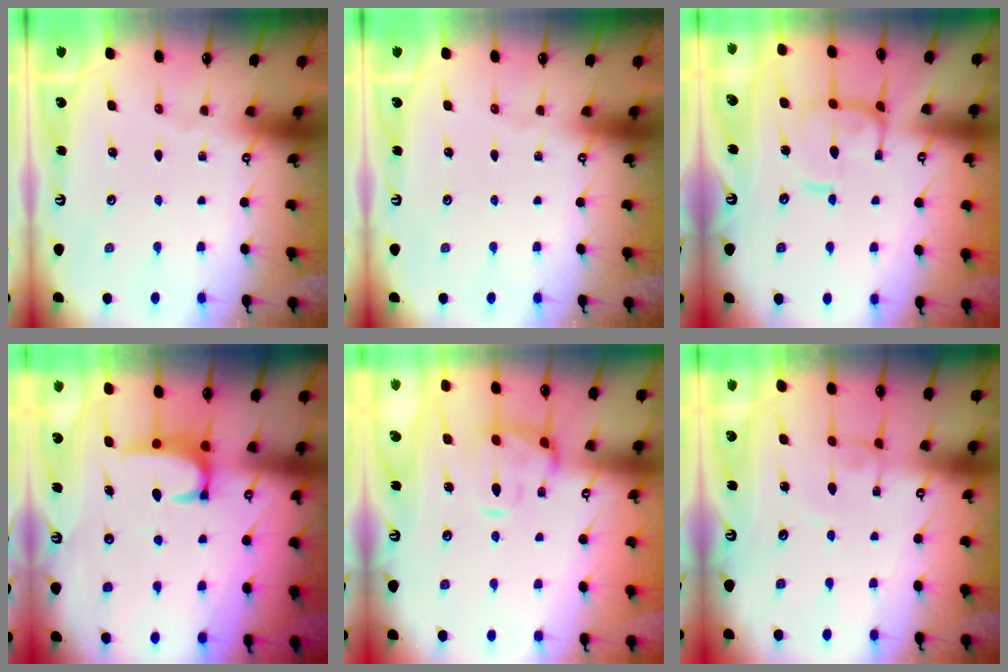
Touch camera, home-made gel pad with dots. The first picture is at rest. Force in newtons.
{"total": 0.0}
{"total": 6.5, "press": 6.5, "slide": 1.1}
{"total": 3.4, "press": 3.3, "slide": 0.9}
{"total": 4.2, "press": 4.0, "slide": 1.4}
{"total": 1.5, "press": 1.4, "slide": 0.3}